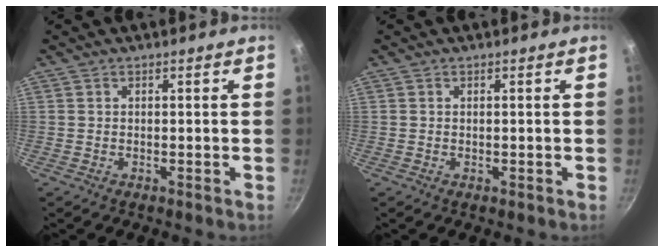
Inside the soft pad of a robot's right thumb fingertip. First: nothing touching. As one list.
[{"total": 0.0}]